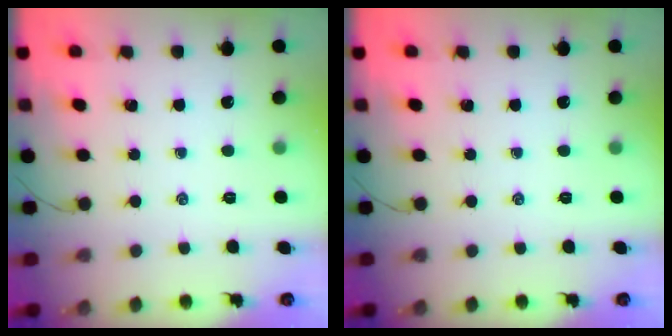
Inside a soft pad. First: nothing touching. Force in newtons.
{"total": 0.0}